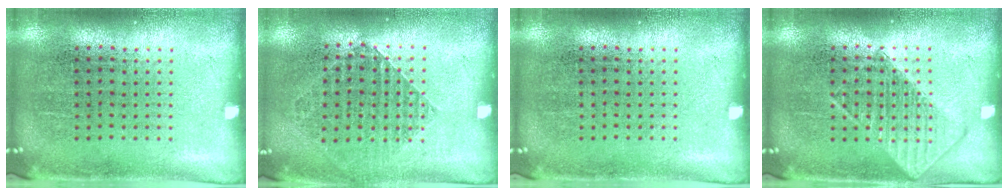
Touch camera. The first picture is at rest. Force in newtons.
{"total": 1.0, "press": 1.0, "slide": 0.2}
{"total": 0.0}
{"total": 2.4, "press": 2.3, "slide": 0.4}